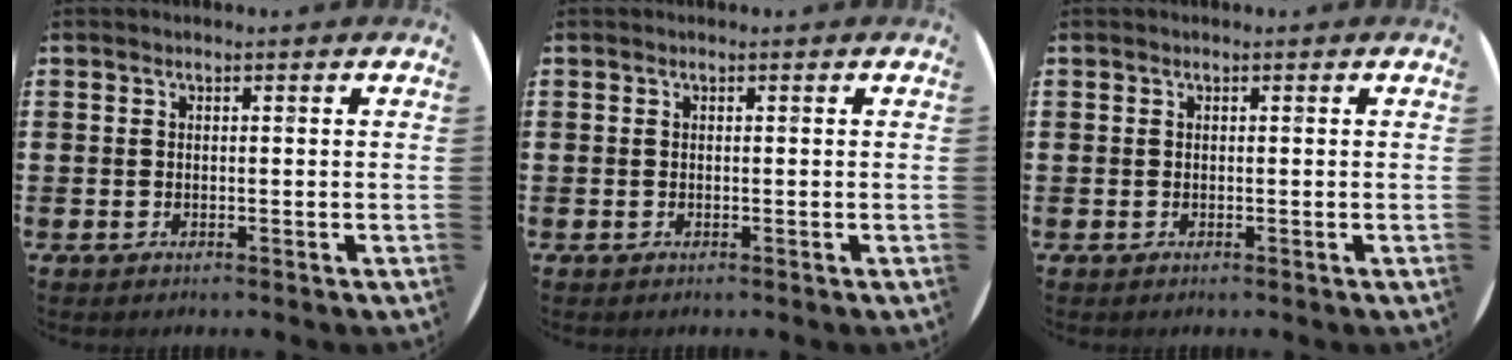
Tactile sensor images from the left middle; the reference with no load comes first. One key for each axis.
{"total": 0.0}
{"total": 0.0}